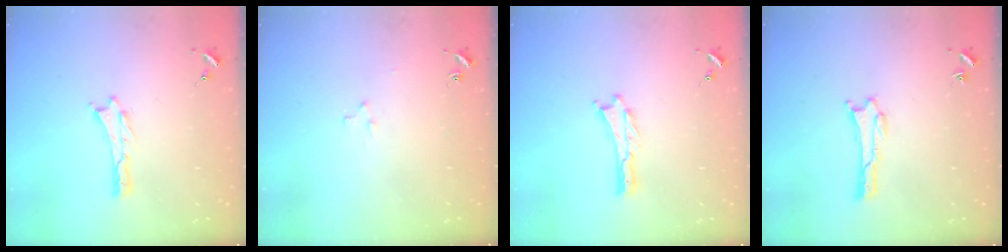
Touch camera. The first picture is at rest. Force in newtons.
{"total": 2.4, "press": 2.4, "slide": 0.2}
{"total": 0.0}
{"total": 0.5, "press": 0.5, "slide": 0.1}